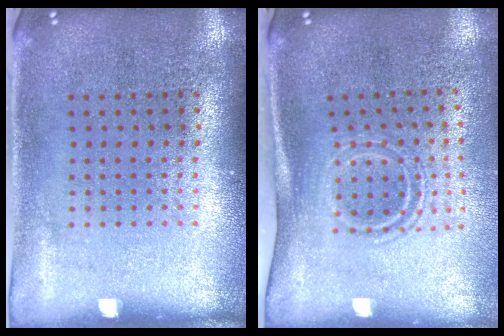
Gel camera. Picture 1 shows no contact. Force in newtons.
{"total": 1.6, "press": 1.0, "slide": 1.3}